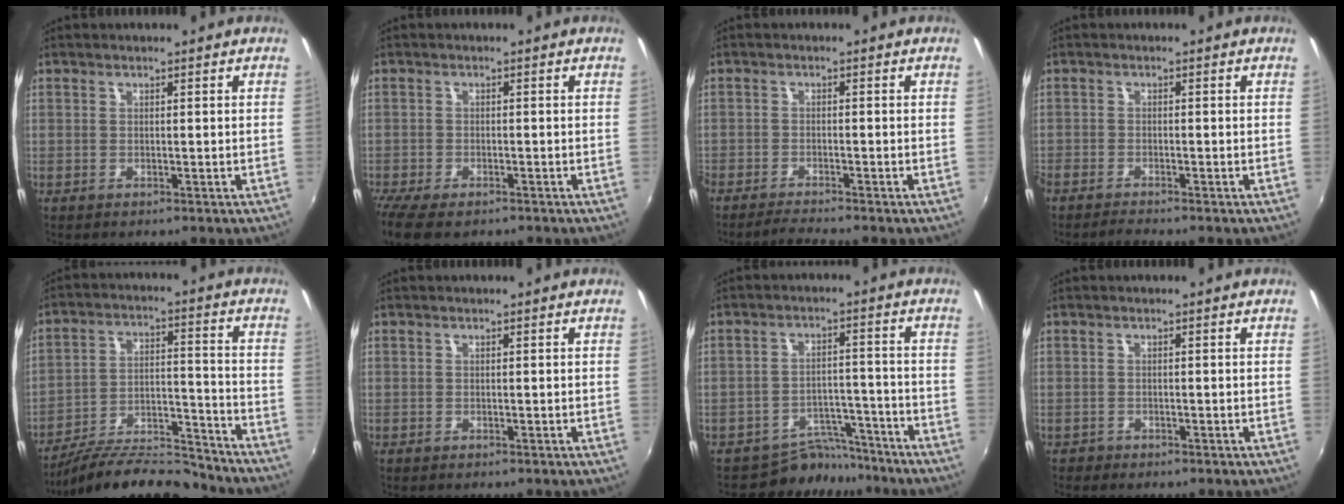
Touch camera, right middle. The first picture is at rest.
{"total": 8.2, "force": [-6.2, 2.6, 4.7], "torque": [-0.116, -0.041, -0.112]}
{"total": 3.3, "force": [-3.1, -0.6, 0.8], "torque": [-0.036, -0.009, -0.061]}
{"total": 2.2, "force": [-2.2, -0.2, 0.5], "torque": [-0.022, -0.011, -0.044]}
{"total": 17.0, "force": [-15.6, 3.3, 5.7], "torque": [-0.108, 0.010, -0.238]}
{"total": 0.0}
{"total": 7.2, "force": [-6.6, 2.7, -0.1], "torque": [-0.004, 0.024, -0.100]}
{"total": 0.8, "force": [-0.6, 0.5, 0.0], "torque": [-0.005, 0.002, -0.010]}